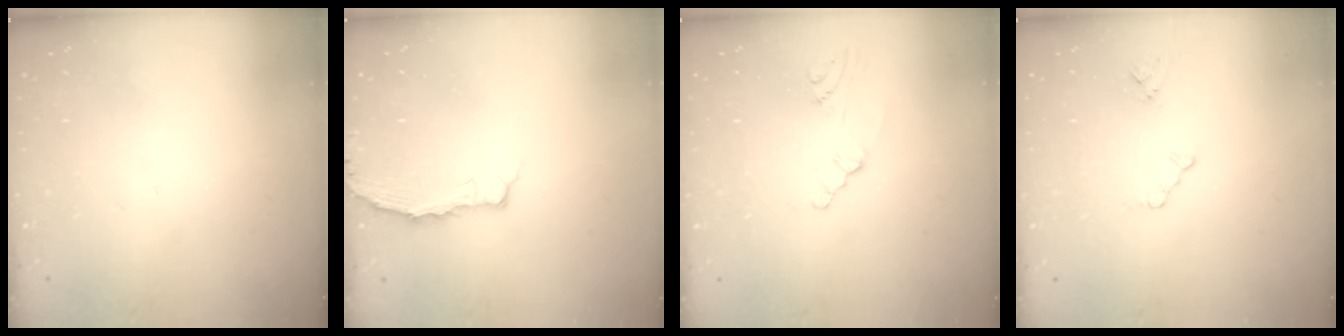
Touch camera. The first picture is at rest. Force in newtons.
{"total": 2.9, "press": 2.9, "slide": 0.3}
{"total": 1.4, "press": 1.3, "slide": 0.4}
{"total": 2.9, "press": 2.9, "slide": 0.5}